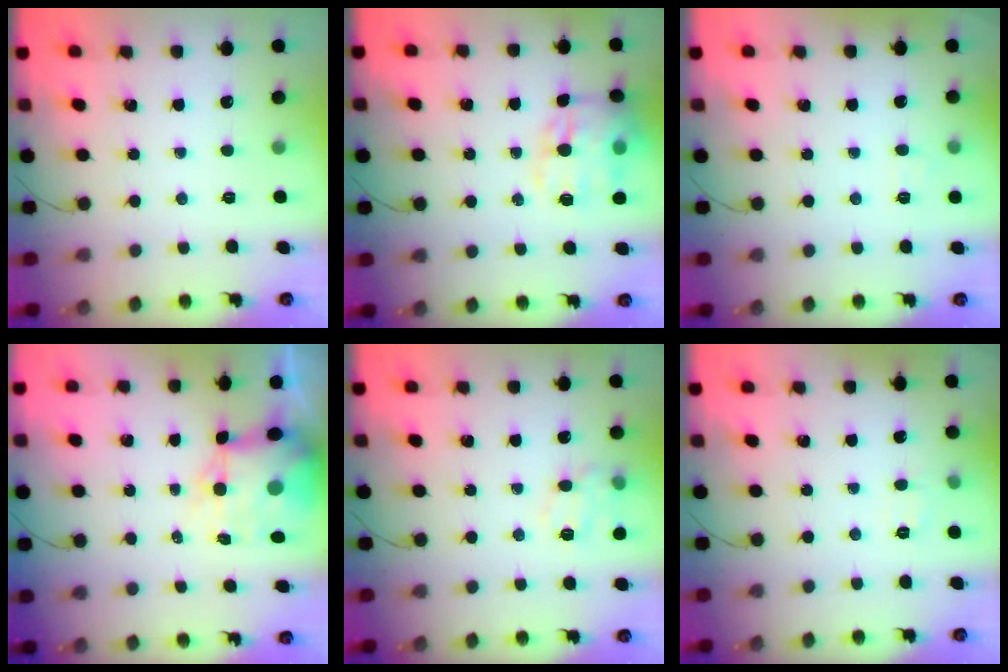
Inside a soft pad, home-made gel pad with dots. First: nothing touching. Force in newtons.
{"total": 14.2, "press": 13.9, "slide": 3.0}
{"total": 4.8, "press": 4.6, "slide": 1.3}
{"total": 10.8, "press": 10.4, "slide": 2.9}
{"total": 11.3, "press": 11.3, "slide": 0.8}
{"total": 2.9, "press": 2.5, "slide": 1.4}